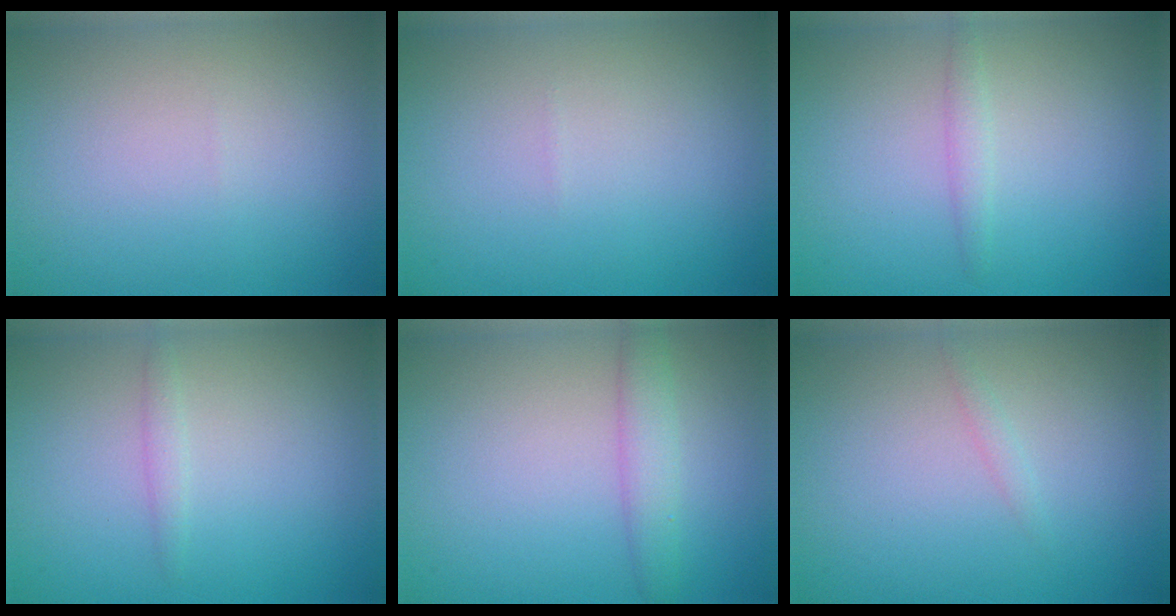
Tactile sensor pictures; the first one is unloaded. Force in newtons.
{"total": 0.0}
{"total": 1.1, "press": 1.1, "slide": 0.0}
{"total": 0.9, "press": 0.9, "slide": 0.1}
{"total": 2.6, "press": 2.6, "slide": 0.0}
{"total": 0.7, "press": 0.7, "slide": 0.0}